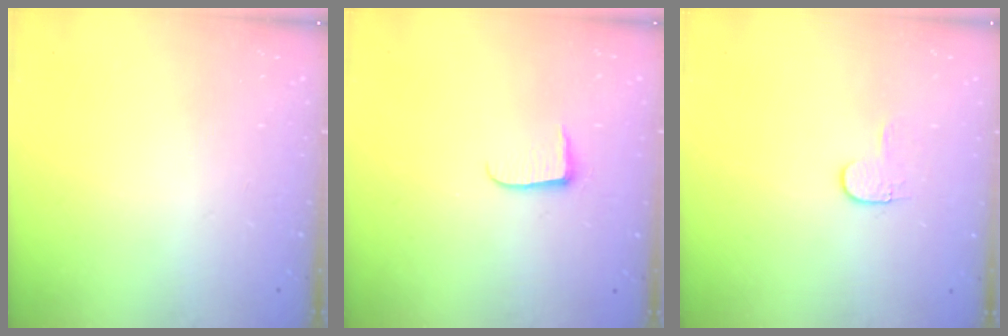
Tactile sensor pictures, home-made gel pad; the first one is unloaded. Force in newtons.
{"total": 4.9, "press": 4.8, "slide": 0.6}
{"total": 4.1, "press": 4.1, "slide": 0.4}